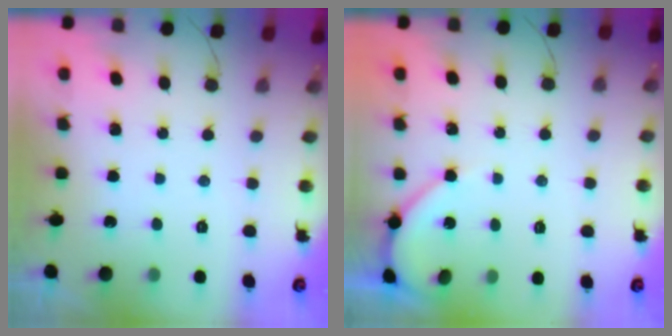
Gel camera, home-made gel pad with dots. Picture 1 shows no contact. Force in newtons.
{"total": 3.9, "press": 3.9, "slide": 0.4}